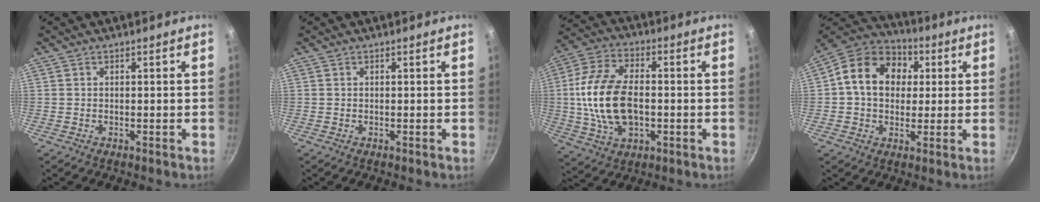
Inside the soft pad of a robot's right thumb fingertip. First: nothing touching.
{"total": 0.0}
{"total": 16.6, "force": [-0.8, 9.9, 13.4], "torque": [-0.251, 0.019, -0.019]}
{"total": 15.0, "force": [2.8, 11.8, 8.9], "torque": [-0.124, 0.024, 0.028]}